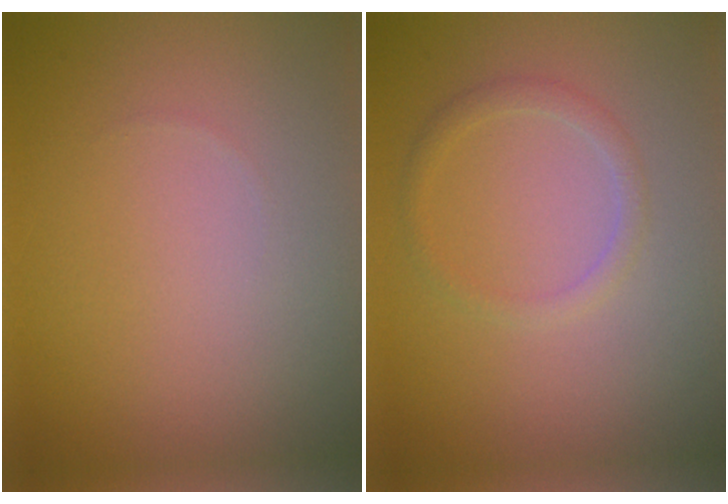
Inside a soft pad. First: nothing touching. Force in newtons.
{"total": 1.4, "press": 1.4, "slide": 0.1}